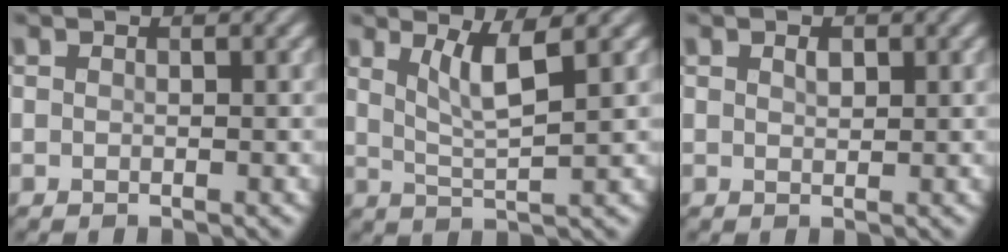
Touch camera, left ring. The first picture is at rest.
{"total": 3.7, "force": [1.7, 0.7, 3.2], "torque": [-0.059, -0.006, 0.037]}
{"total": 1.0, "force": [0.5, 0.5, 0.6], "torque": [-0.013, 0.001, 0.010]}